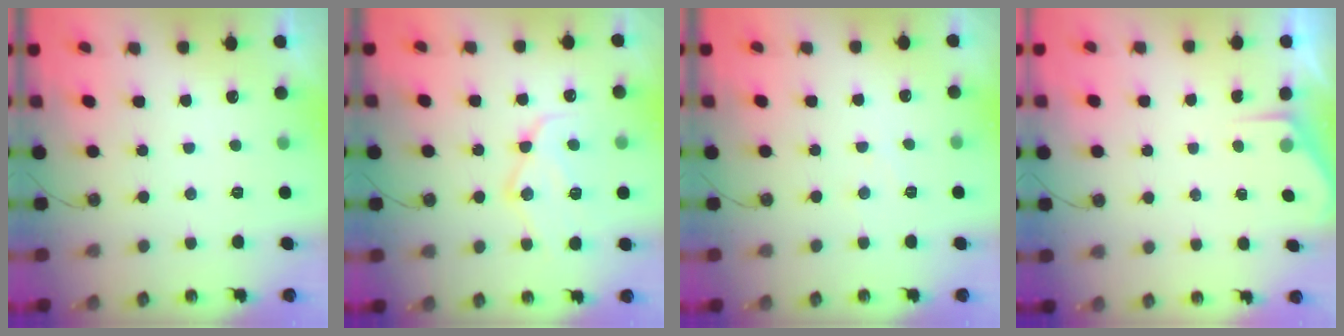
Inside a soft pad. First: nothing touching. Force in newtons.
{"total": 15.2, "press": 15.2, "slide": 0.9}
{"total": 4.3, "press": 4.2, "slide": 0.7}
{"total": 3.0, "press": 3.0, "slide": 0.4}